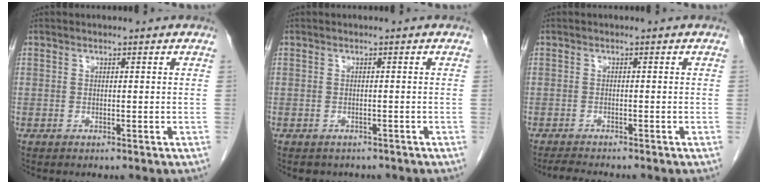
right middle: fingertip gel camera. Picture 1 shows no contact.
{"total": 2.9, "force": [-2.4, 1.5, 0.3], "torque": [-0.009, 0.002, -0.030]}
{"total": 3.1, "force": [-2.9, -0.1, 1.2], "torque": [-0.025, -0.014, -0.046]}